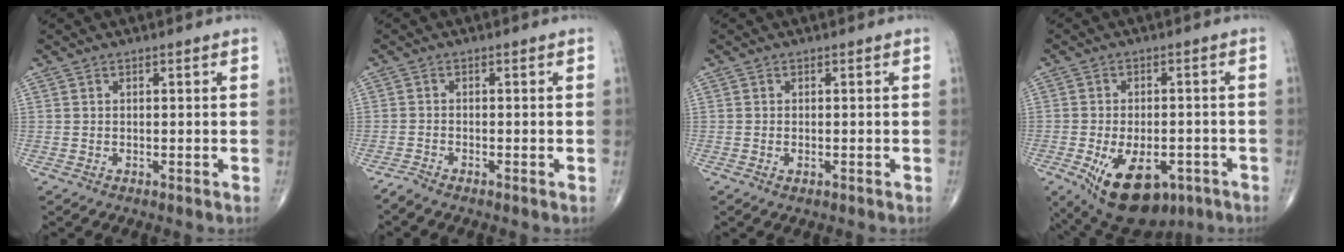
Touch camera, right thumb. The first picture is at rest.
{"total": 1.6, "force": [-1.5, 0.0, 0.6], "torque": [-0.023, -0.001, -0.034]}
{"total": 1.0, "force": [-0.4, 0.5, 0.8], "torque": [-0.015, 0.000, -0.006]}
{"total": 15.2, "force": [-6.8, 8.4, 10.7], "torque": [-0.172, 0.006, -0.088]}